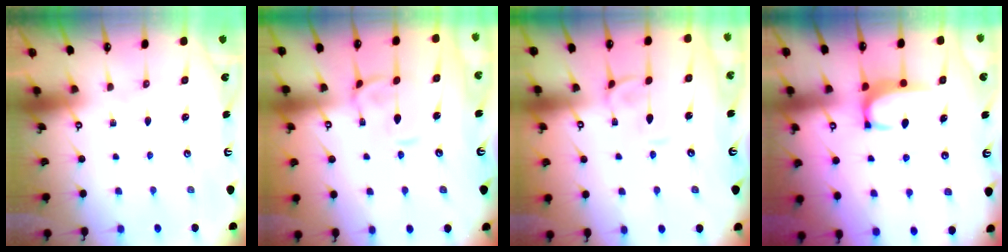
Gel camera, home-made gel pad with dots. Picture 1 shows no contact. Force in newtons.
{"total": 0.8, "press": 0.4, "slide": 0.6}
{"total": 2.7, "press": 2.7, "slide": 0.2}
{"total": 1.7, "press": 1.6, "slide": 0.5}